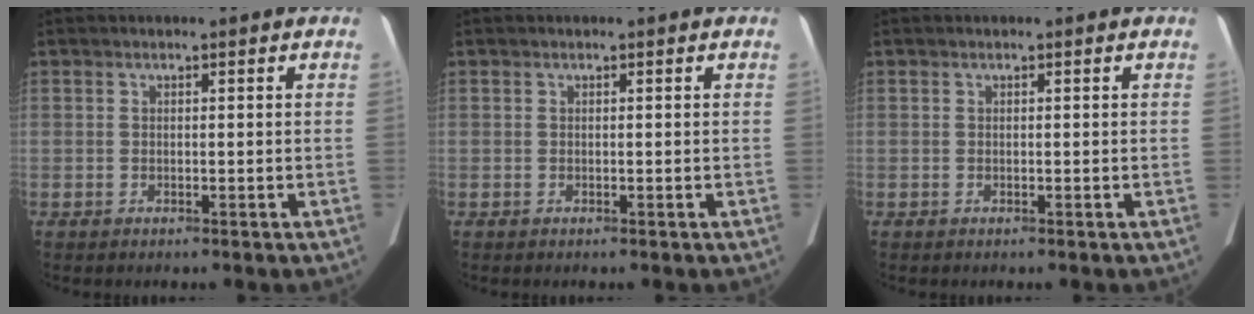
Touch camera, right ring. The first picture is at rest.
{"total": 0.0}
{"total": 0.0}